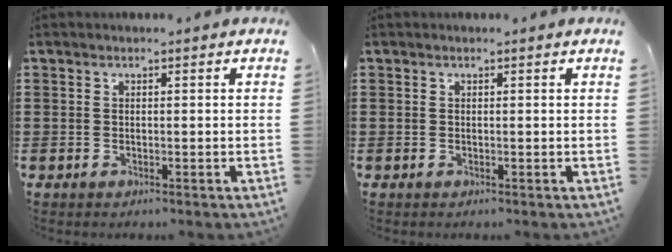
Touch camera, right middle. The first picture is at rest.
{"total": 0.0}